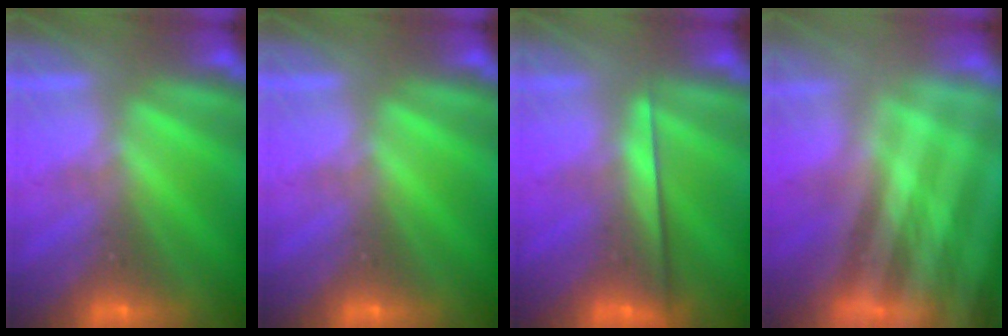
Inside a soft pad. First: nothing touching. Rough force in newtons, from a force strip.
{"total": 0.0}
{"total": 2.2}
{"total": 5.6}